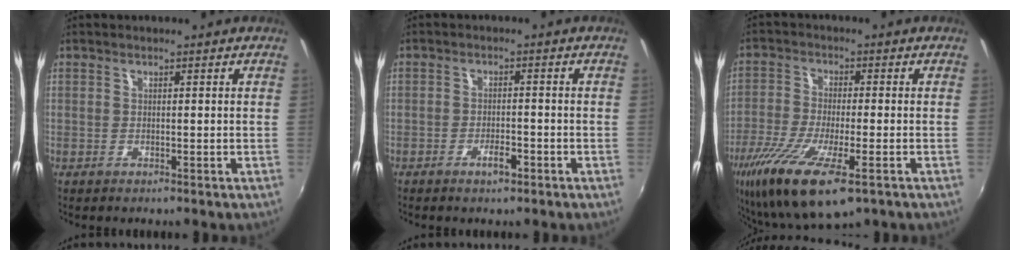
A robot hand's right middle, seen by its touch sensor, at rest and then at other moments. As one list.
[{"total": 2.7, "force": [-1.8, 0.8, 1.9], "torque": [-0.038, 0.001, -0.029]}, {"total": 17.6, "force": [-9.4, 5.0, 14.0], "torque": [-0.289, -0.065, -0.169]}]